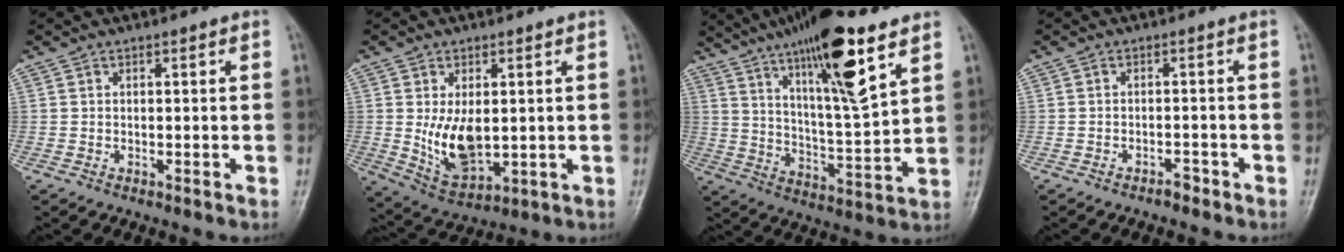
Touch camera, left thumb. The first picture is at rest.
{"total": 9.2, "force": [0.4, 5.2, 7.5], "torque": [-0.118, -0.021, 0.025]}
{"total": 18.9, "force": [11.0, 3.4, 15.0], "torque": [-0.238, -0.048, 0.188]}
{"total": 1.5, "force": [-1.4, 0.5, 0.4], "torque": [-0.006, 0.009, -0.021]}